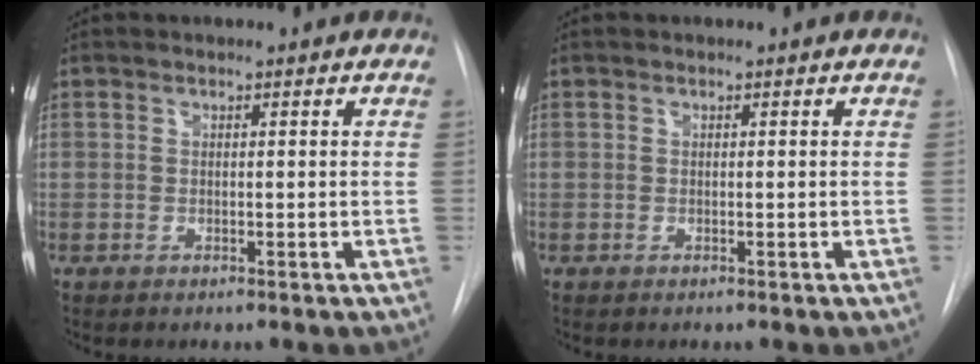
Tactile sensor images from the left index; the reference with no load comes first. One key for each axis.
{"total": 0.0}